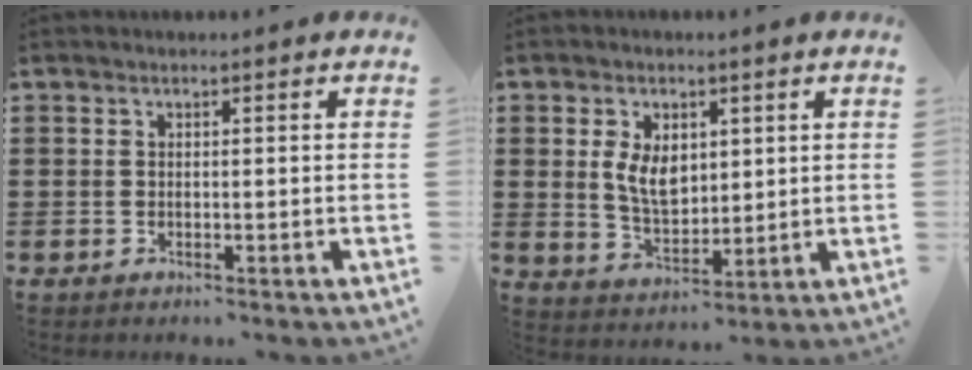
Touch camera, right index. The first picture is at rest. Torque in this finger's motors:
{"motor_torque": [0.39, 0.29, 0.37, 0.16]}